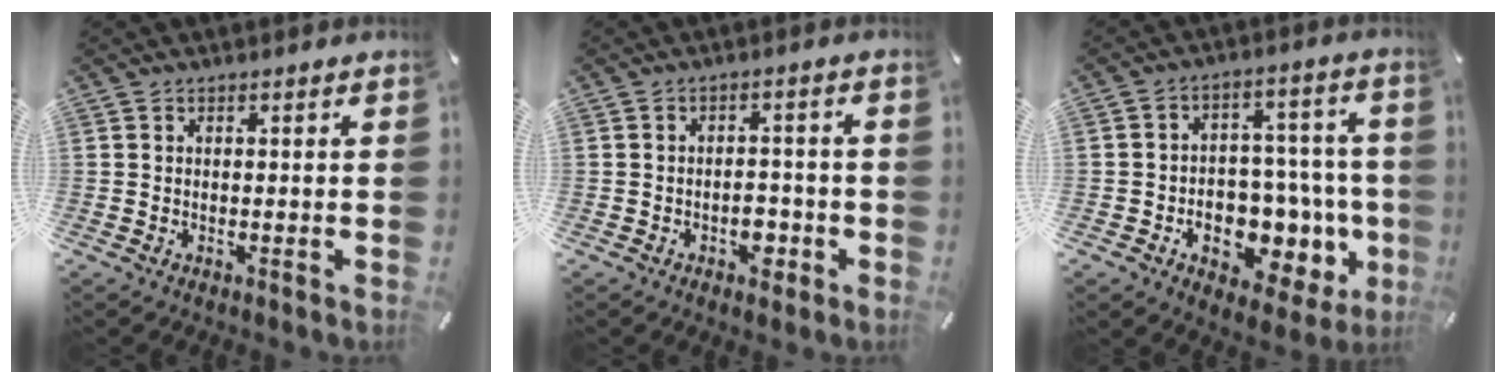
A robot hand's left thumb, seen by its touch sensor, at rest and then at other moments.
{"total": 4.6, "force": [-1.9, 3.0, 2.9], "torque": [-0.039, 0.006, -0.032]}
{"total": 11.6, "force": [-3.5, 8.6, 7.0], "torque": [-0.080, 0.010, -0.047]}